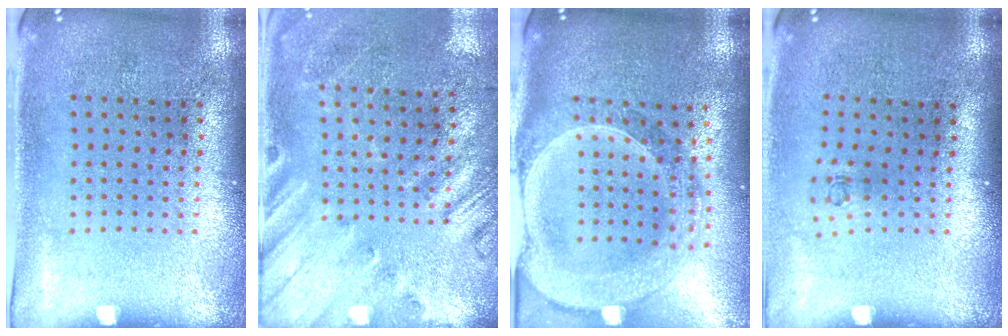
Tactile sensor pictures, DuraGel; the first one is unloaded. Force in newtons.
{"total": 2.6, "press": 2.0, "slide": 1.6}
{"total": 2.7, "press": 2.4, "slide": 1.2}
{"total": 0.7, "press": 0.3, "slide": 0.6}